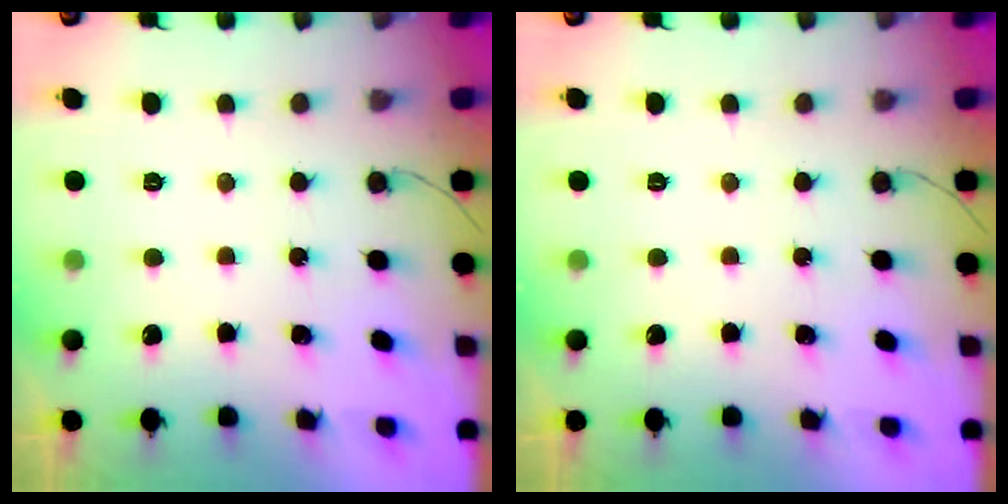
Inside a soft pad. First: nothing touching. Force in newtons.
{"total": 0.0}